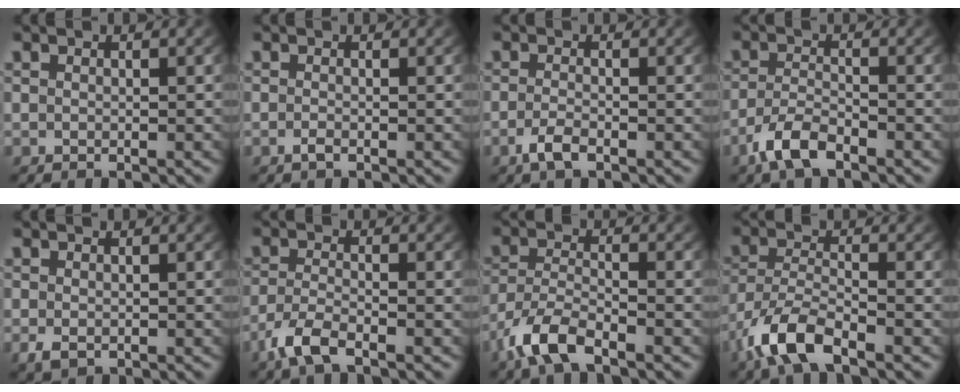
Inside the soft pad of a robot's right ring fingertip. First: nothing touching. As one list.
[{"total": 0.7, "force": [-0.6, 0.0, 0.4], "torque": [-0.012, -0.006, -0.009]}, {"total": 2.0, "force": [-1.6, 0.4, 1.2], "torque": [-0.033, -0.012, -0.025]}, {"total": 3.3, "force": [-2.5, 1.1, 1.9], "torque": [-0.044, -0.010, -0.040]}, {"total": 1.5, "force": [-0.8, 0.9, 0.9], "torque": [-0.030, -0.016, -0.002]}, {"total": 3.1, "force": [-2.3, 0.8, 1.9], "torque": [-0.048, -0.010, -0.038]}, {"total": 4.0, "force": [-3.0, 1.4, 2.4], "torque": [-0.057, -0.015, -0.048]}, {"total": 4.2, "force": [-2.8, 1.4, 2.8], "torque": [-0.073, -0.023, -0.041]}]